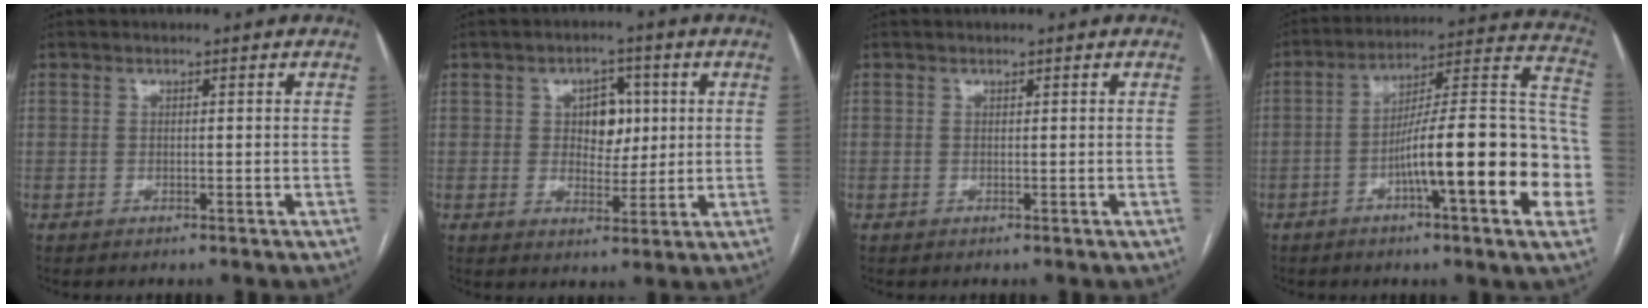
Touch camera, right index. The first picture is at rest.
{"total": 5.8, "force": [1.2, 3.8, 4.2], "torque": [-0.055, 0.012, 0.025]}
{"total": 0.0}
{"total": 21.1, "force": [-6.0, 2.5, 20.0], "torque": [-0.229, 0.027, -0.086]}